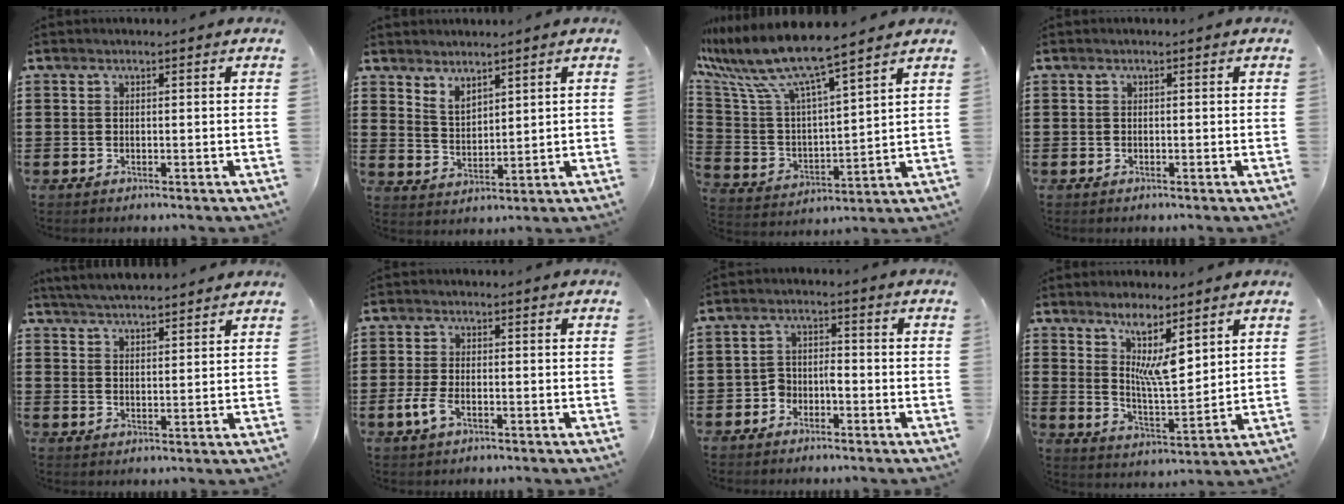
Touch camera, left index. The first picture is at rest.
{"total": 3.2, "force": [3.0, 0.9, 0.6], "torque": [-0.019, -0.006, 0.057]}
{"total": 9.3, "force": [8.0, 0.3, 4.7], "torque": [-0.135, -0.057, 0.132]}
{"total": 0.0}
{"total": 4.2, "force": [4.1, -0.3, 0.8], "torque": [-0.027, -0.016, 0.074]}
{"total": 3.8, "force": [-1.6, 1.8, 2.9], "torque": [-0.070, -0.003, -0.035]}
{"total": 2.8, "force": [-2.2, 1.6, 0.8], "torque": [-0.023, 0.007, -0.048]}
{"total": 7.3, "force": [4.4, 1.9, 5.6], "torque": [-0.112, -0.015, 0.074]}